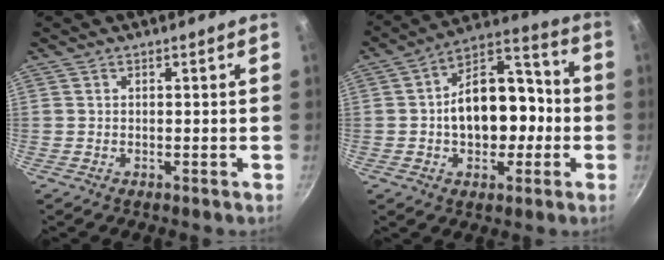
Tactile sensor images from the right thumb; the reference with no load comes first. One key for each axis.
{"total": 16.7, "fx": -1.2, "fy": 10.5, "fz": 12.9, "tx": -0.157, "ty": 0.041, "tz": -0.024}